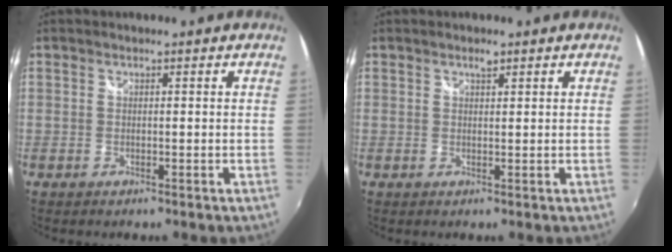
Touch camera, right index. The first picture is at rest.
{"total": 1.1, "force": [0.8, 0.4, 0.7], "torque": [-0.010, 0.003, 0.013]}